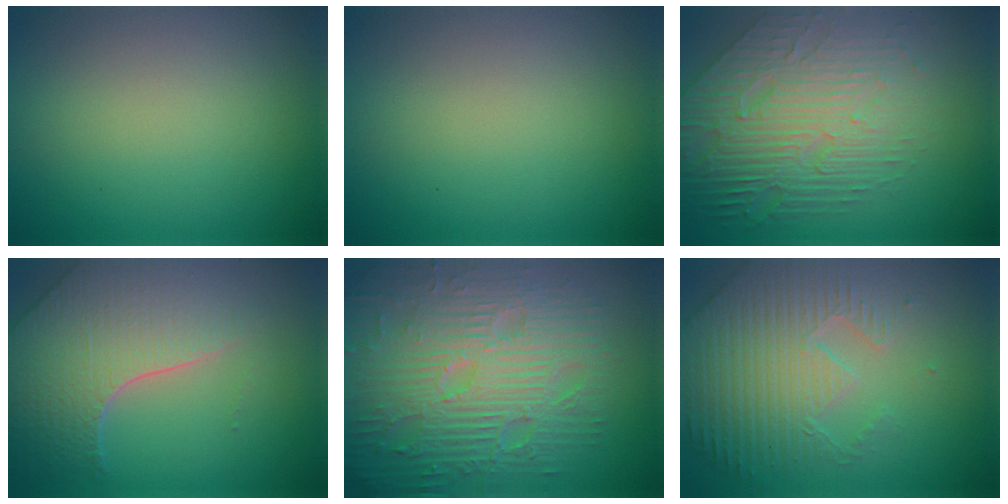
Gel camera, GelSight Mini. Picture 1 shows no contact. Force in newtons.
{"total": 0.0}
{"total": 8.4, "press": 5.7, "slide": 6.2}
{"total": 6.2, "press": 5.2, "slide": 3.4}
{"total": 11.7, "press": 7.6, "slide": 8.9}
{"total": 5.9, "press": 5.0, "slide": 3.2}